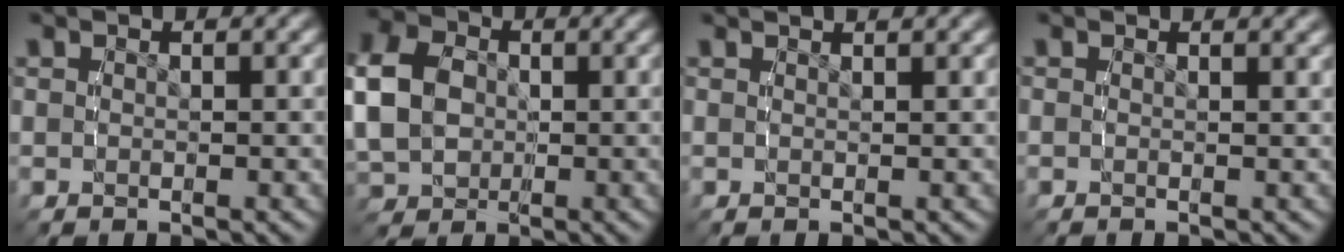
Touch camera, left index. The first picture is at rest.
{"total": 7.8, "force": [-0.3, 6.6, 4.2], "torque": [-0.107, -0.026, -0.001]}
{"total": 1.2, "force": [1.1, -0.3, 0.3], "torque": [0.001, 0.004, 0.016]}
{"total": 0.6, "force": [0.5, -0.3, 0.1], "torque": [0.003, 0.000, 0.006]}